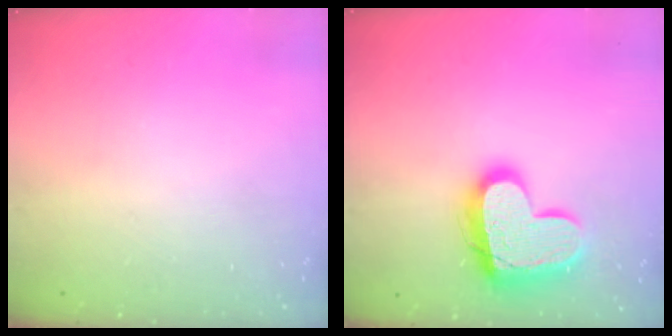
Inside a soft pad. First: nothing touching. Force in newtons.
{"total": 17.5, "press": 17.4, "slide": 1.3}